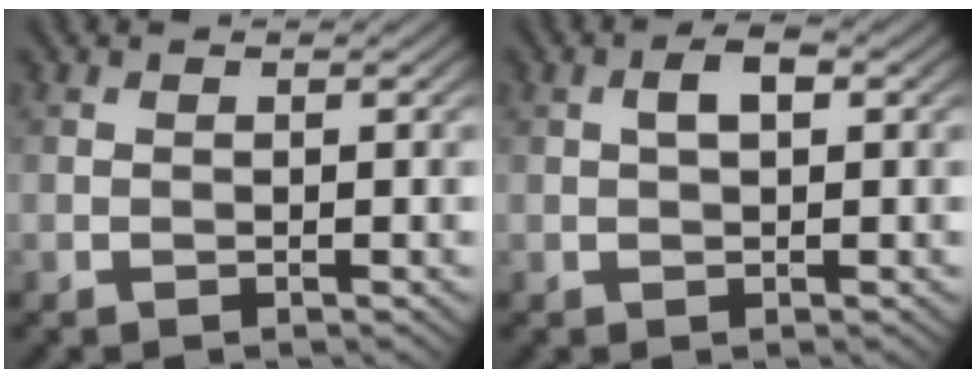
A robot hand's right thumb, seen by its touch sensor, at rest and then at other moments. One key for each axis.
{"total": 2.5, "fx": 0.6, "fy": 1.1, "fz": 2.2, "tx": -0.039, "ty": 0.007, "tz": 0.007}